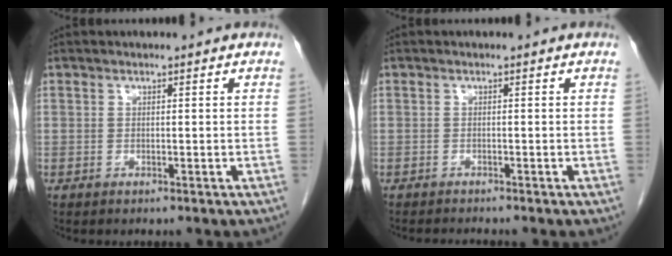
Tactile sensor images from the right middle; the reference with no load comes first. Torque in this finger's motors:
{"motor_torque": [0.01, 0.01, 0.00, 0.00]}